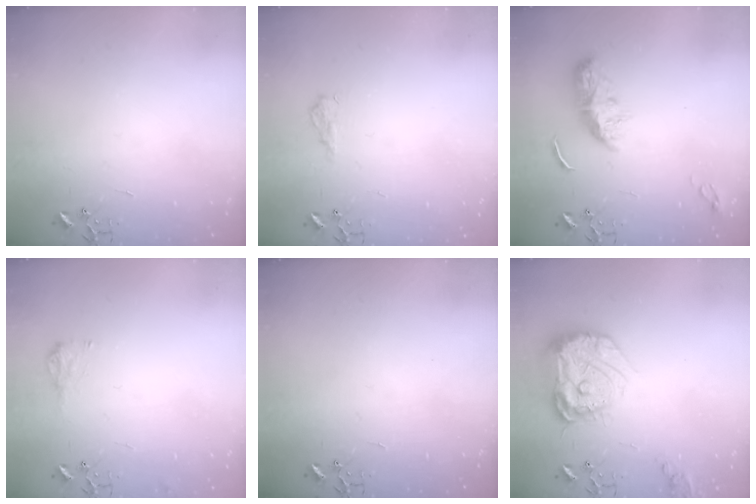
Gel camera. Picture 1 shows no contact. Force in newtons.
{"total": 8.2, "press": 8.2, "slide": 0.9}
{"total": 9.1, "press": 9.1, "slide": 0.2}
{"total": 7.7, "press": 7.7, "slide": 0.1}
{"total": 0.0}
{"total": 19.8, "press": 19.7, "slide": 2.0}